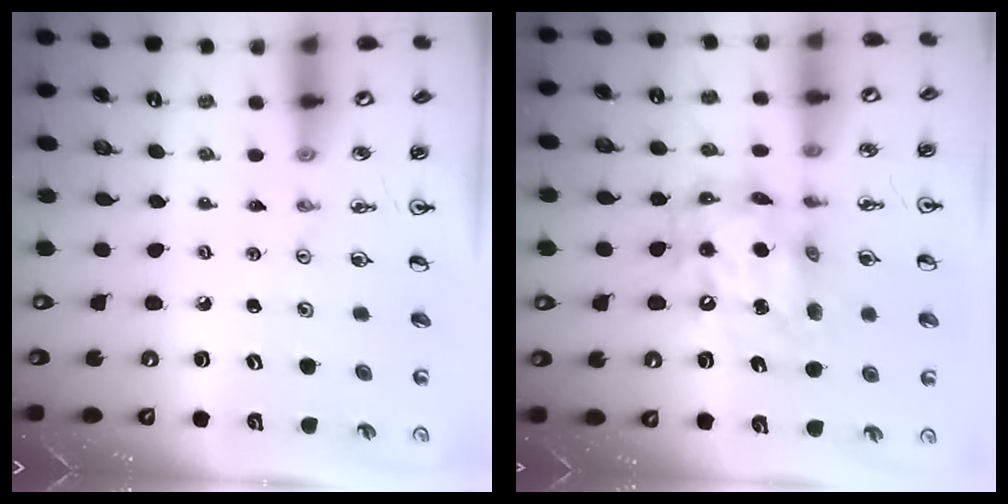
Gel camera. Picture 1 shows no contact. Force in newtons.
{"total": 15.9, "press": 15.8, "slide": 1.7}